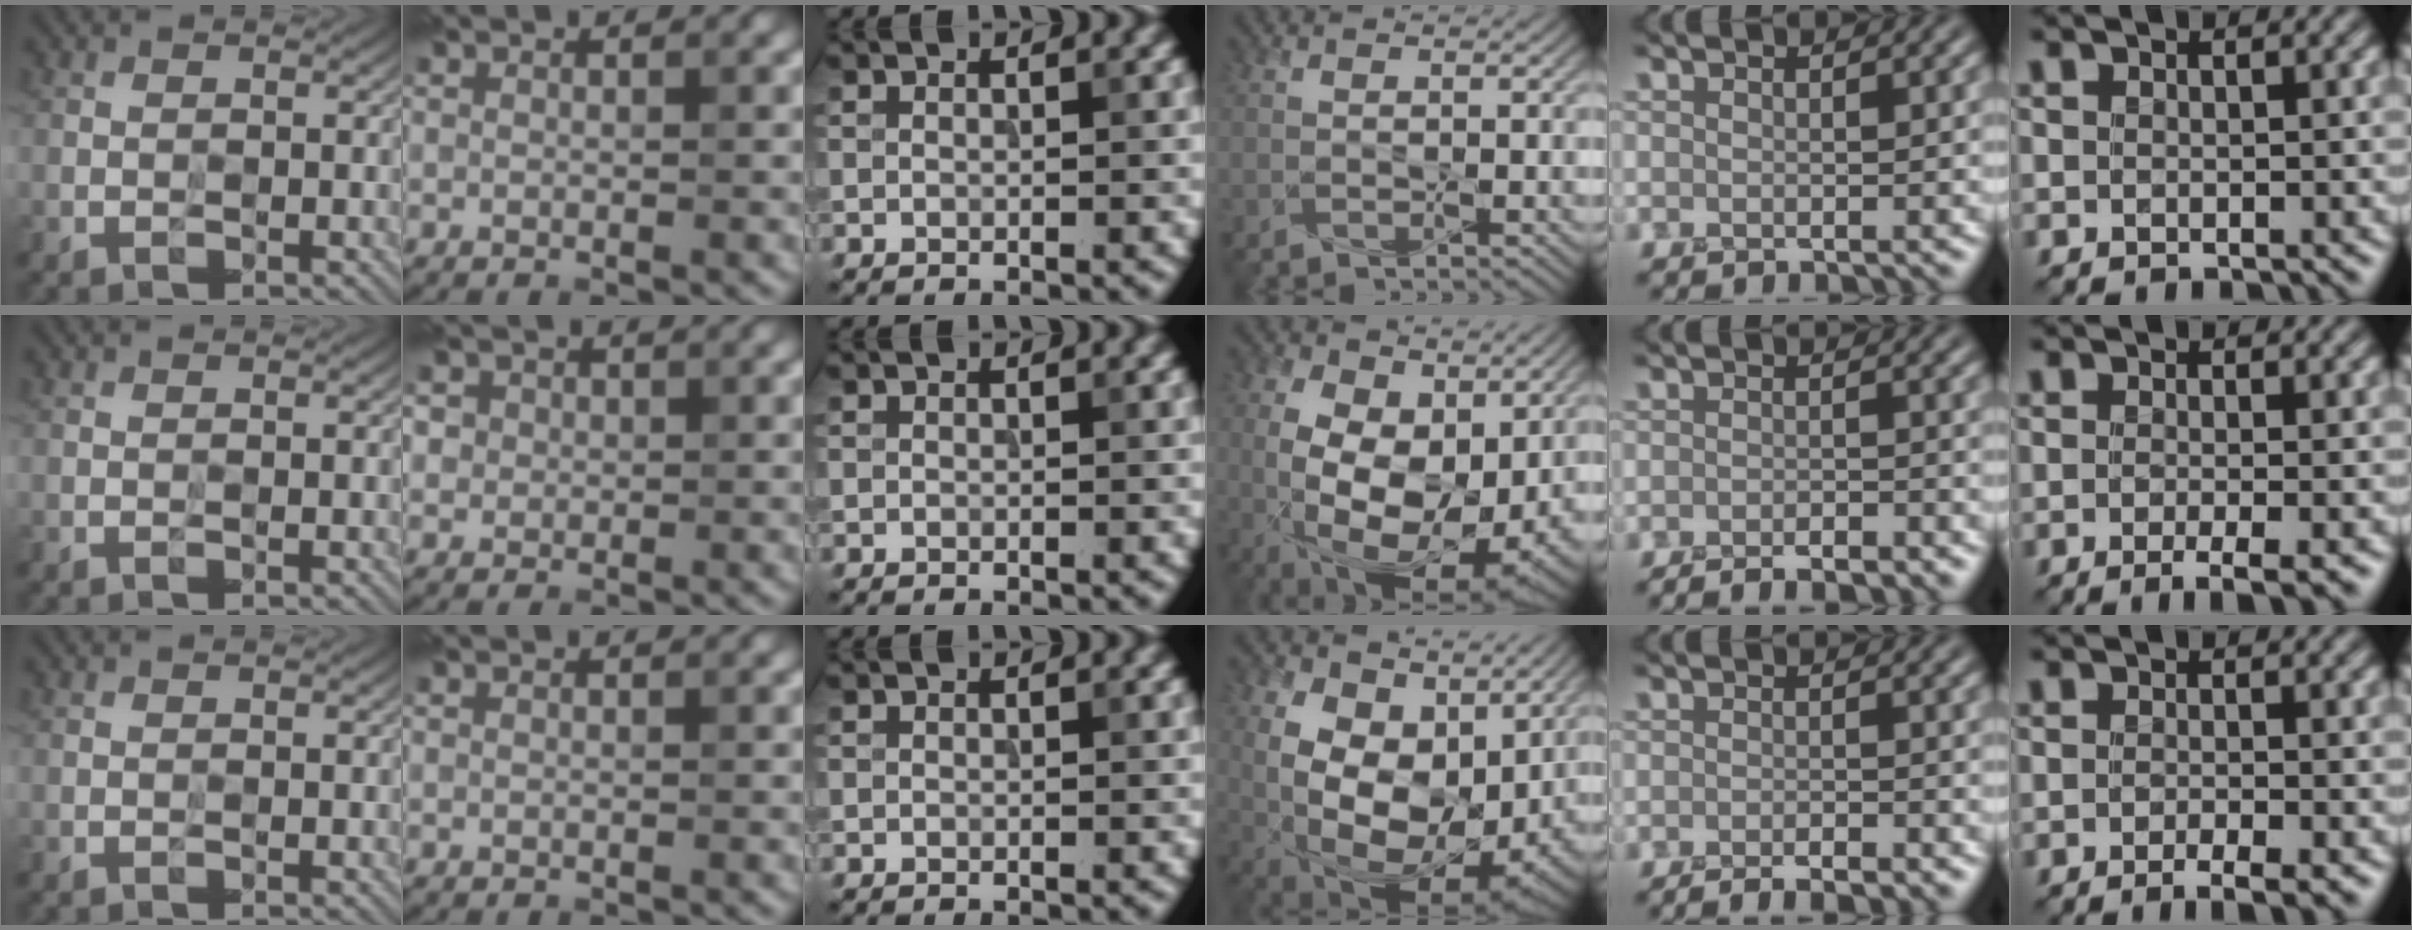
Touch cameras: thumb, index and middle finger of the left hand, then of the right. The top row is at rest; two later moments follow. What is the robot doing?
{"motion": "screw", "object": "toothpaste"}